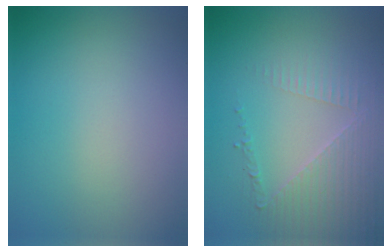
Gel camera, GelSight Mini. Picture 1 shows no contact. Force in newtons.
{"total": 3.5, "press": 3.2, "slide": 1.4}